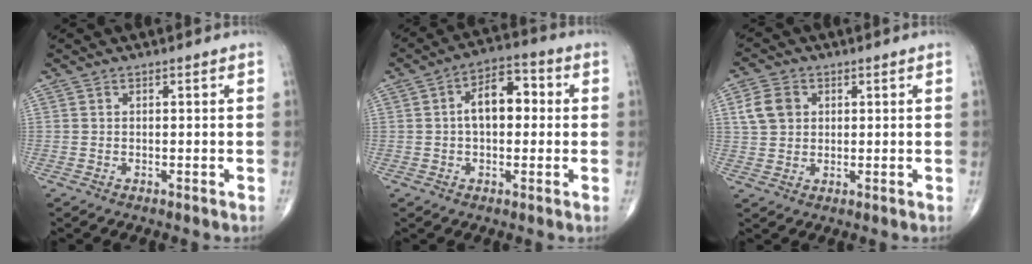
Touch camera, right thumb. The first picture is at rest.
{"total": 9.0, "force": [0.8, 5.2, 7.4], "torque": [-0.098, 0.025, 0.002]}
{"total": 5.8, "force": [1.6, 4.6, 3.2], "torque": [-0.048, 0.001, 0.029]}